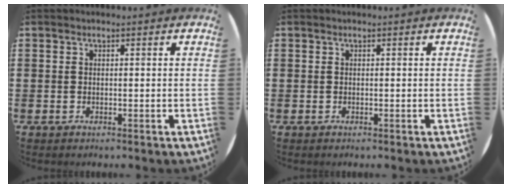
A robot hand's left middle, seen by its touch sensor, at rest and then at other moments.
{"total": 0.0}